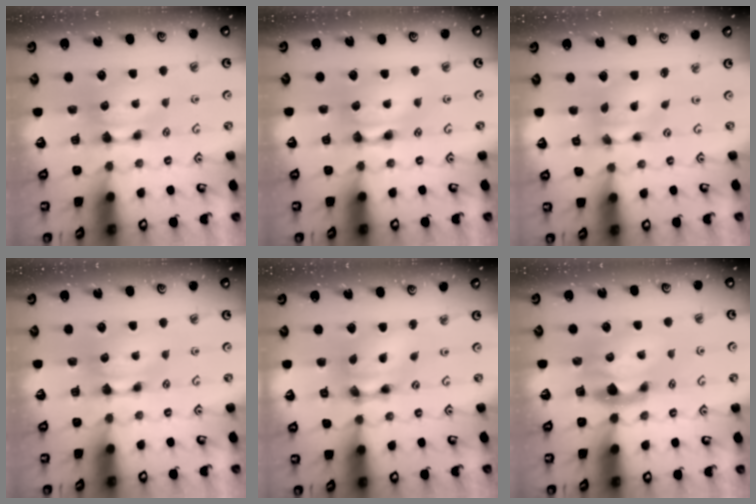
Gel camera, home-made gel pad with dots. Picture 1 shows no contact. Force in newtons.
{"total": 2.2, "press": 2.2, "slide": 0.1}
{"total": 4.9, "press": 4.4, "slide": 2.0}
{"total": 0.0}
{"total": 6.3, "press": 5.4, "slide": 3.2}
{"total": 2.9, "press": 2.6, "slide": 1.3}